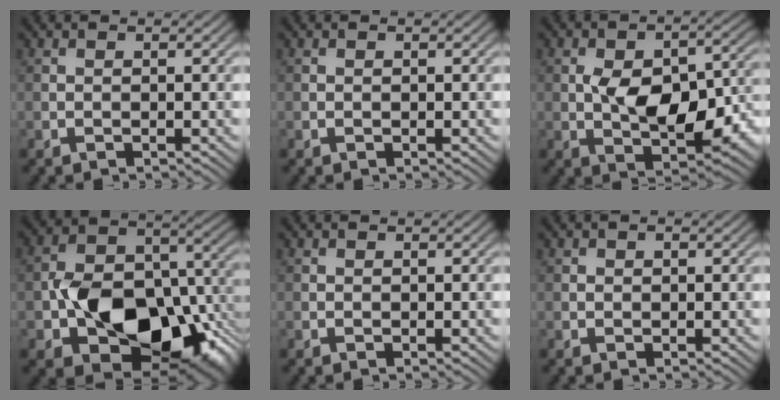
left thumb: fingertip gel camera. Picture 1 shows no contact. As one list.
[{"total": 0.0}, {"total": 11.2, "force": [-1.4, 6.2, 9.3], "torque": [-0.143, -0.009, -0.019]}, {"total": 16.0, "force": [-5.3, 11.0, 10.3], "torque": [-0.156, -0.037, -0.091]}, {"total": 0.0}, {"total": 0.8, "force": [0.3, 0.6, 0.5], "torque": [-0.009, 0.000, 0.002]}]